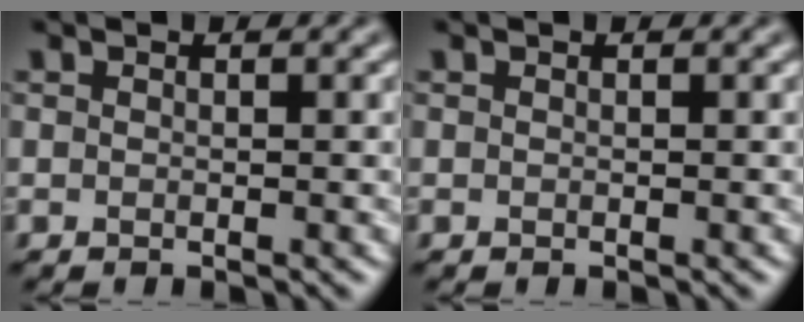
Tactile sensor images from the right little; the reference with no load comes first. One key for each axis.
{"total": 0.0}